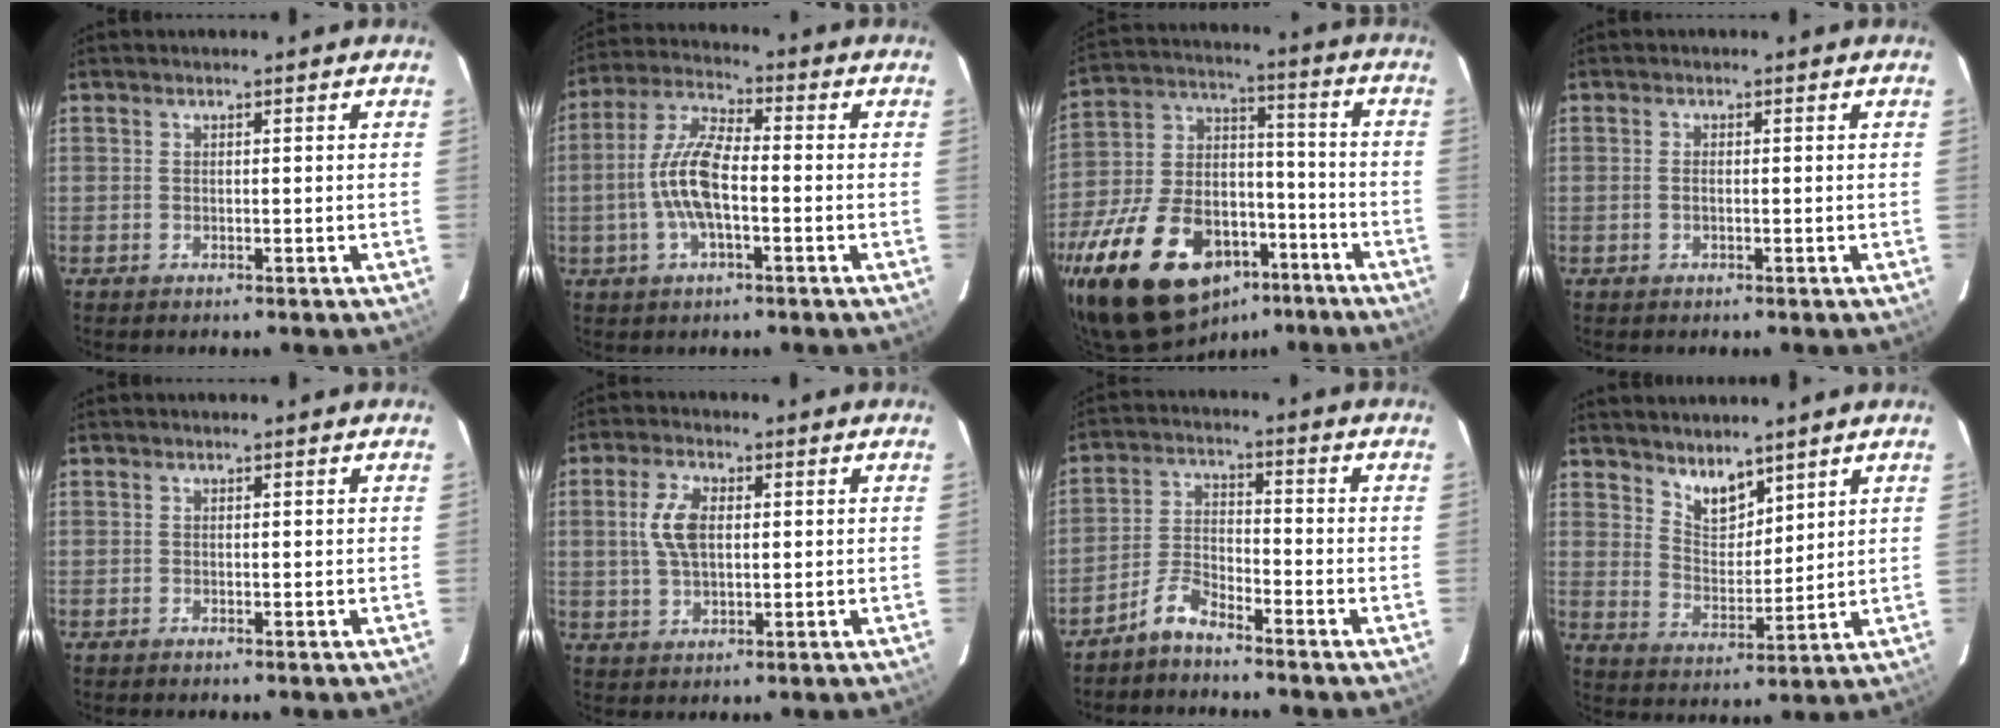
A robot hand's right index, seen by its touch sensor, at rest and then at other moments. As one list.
[{"total": 10.6, "force": [-2.1, 3.7, 9.7], "torque": [-0.205, 0.009, -0.044]}, {"total": 28.4, "force": [-16.2, 16.2, 16.7], "torque": [-0.355, 0.010, -0.246]}, {"total": 0.8, "force": [-0.2, 0.4, 0.7], "torque": [-0.016, 0.001, -0.005]}, {"total": 0.0}, {"total": 6.7, "force": [1.0, 3.7, 5.5], "torque": [-0.111, 0.009, 0.024]}, {"total": 5.2, "force": [-4.4, 1.3, 2.3], "torque": [-0.054, 0.014, -0.092]}, {"total": 6.7, "force": [5.3, 3.0, 2.8], "torque": [-0.038, -0.003, 0.102]}]